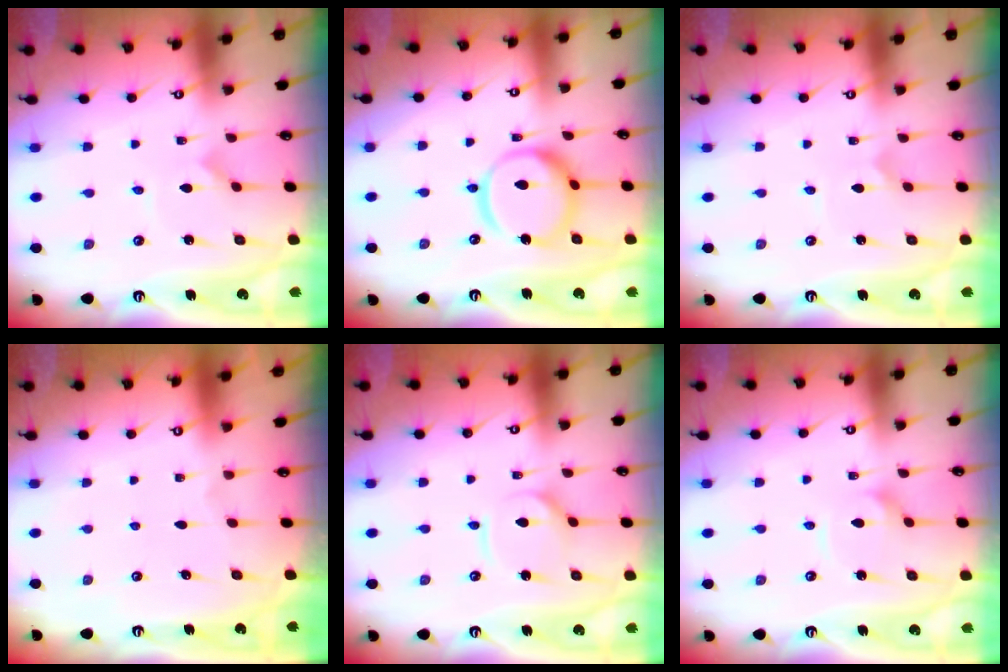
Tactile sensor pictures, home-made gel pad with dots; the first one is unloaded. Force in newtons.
{"total": 14.8, "press": 14.7, "slide": 1.3}
{"total": 0.0}
{"total": 0.0}
{"total": 4.3, "press": 4.3, "slide": 0.5}
{"total": 2.3, "press": 2.3, "slide": 0.3}